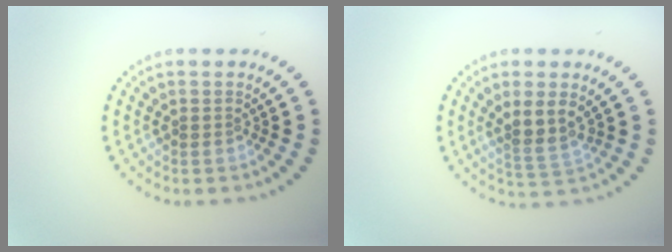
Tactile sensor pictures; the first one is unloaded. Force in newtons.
{"total": 3.0, "press": 2.5, "slide": 1.7}